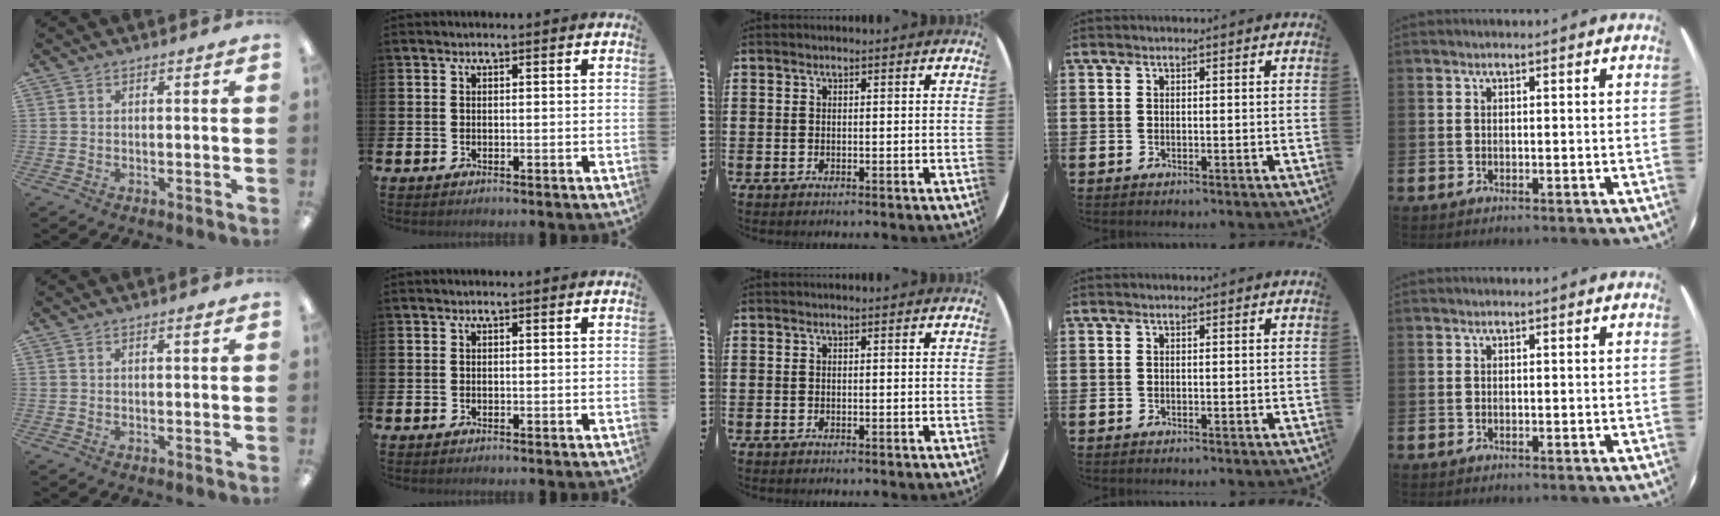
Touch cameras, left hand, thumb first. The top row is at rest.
{"thumb": {"total": 1.0, "force": [0.8, 0.1, 0.7], "torque": [-0.006, -0.003, 0.011]}}